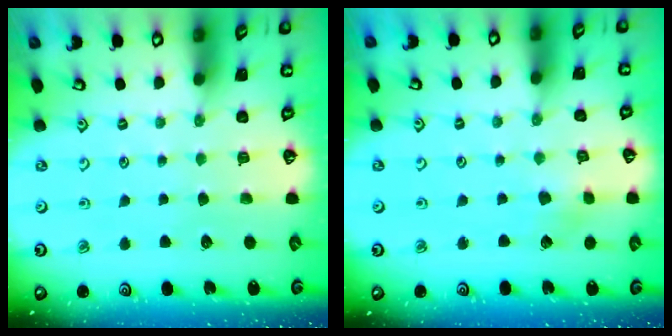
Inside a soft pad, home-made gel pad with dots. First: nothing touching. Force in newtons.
{"total": 2.9, "press": 2.9, "slide": 0.4}